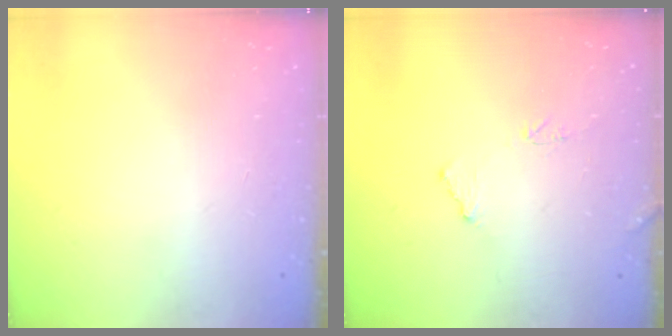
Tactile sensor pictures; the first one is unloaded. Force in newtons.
{"total": 8.0, "press": 8.0, "slide": 0.4}